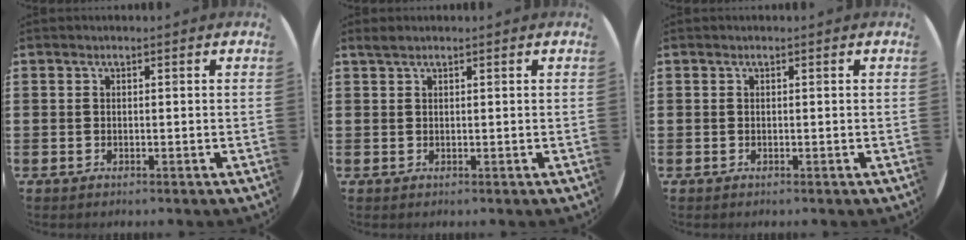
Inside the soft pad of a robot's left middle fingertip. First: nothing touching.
{"total": 0.7, "force": [0.7, 0.1, 0.2], "torque": [-0.005, 0.002, 0.013]}
{"total": 0.0}